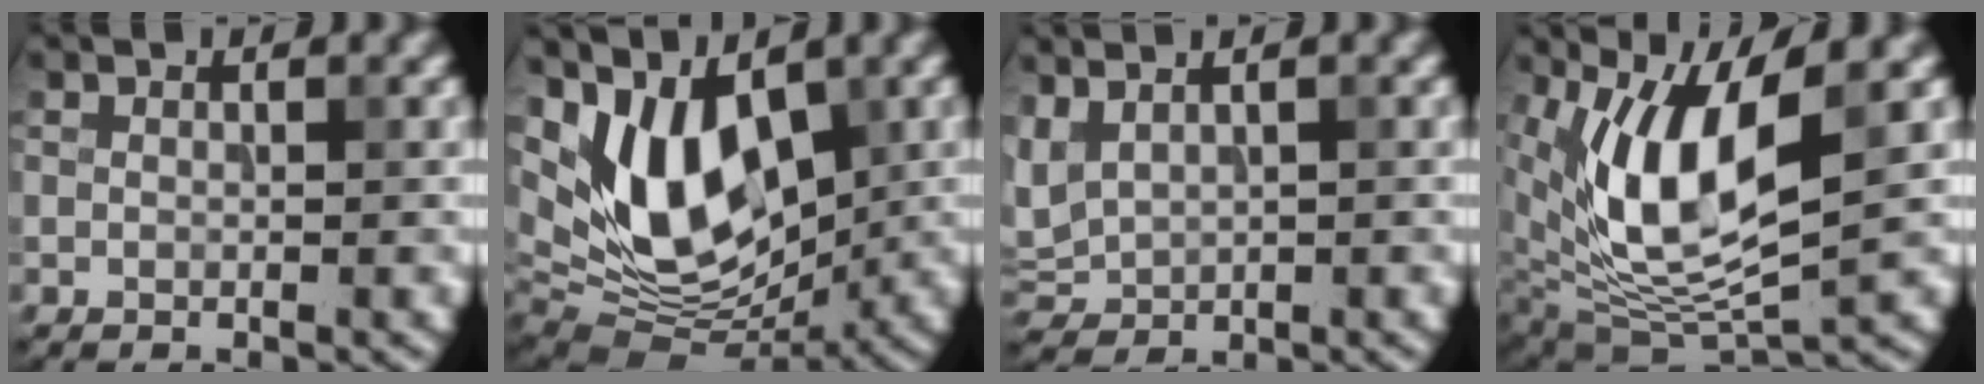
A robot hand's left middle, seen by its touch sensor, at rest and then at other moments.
{"total": 9.4, "force": [2.6, 5.3, 7.3], "torque": [-0.127, -0.015, 0.044]}
{"total": 2.4, "force": [1.1, 1.4, 1.6], "torque": [-0.048, 0.009, 0.030]}
{"total": 9.6, "force": [2.7, 3.9, 8.3], "torque": [-0.166, -0.015, 0.052]}